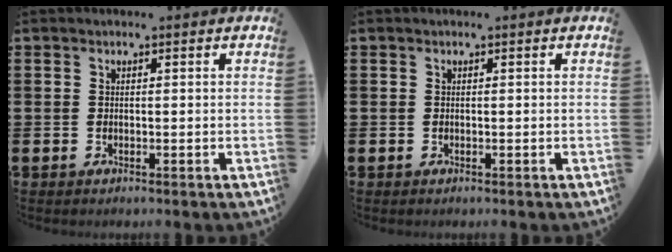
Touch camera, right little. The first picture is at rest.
{"total": 0.0}